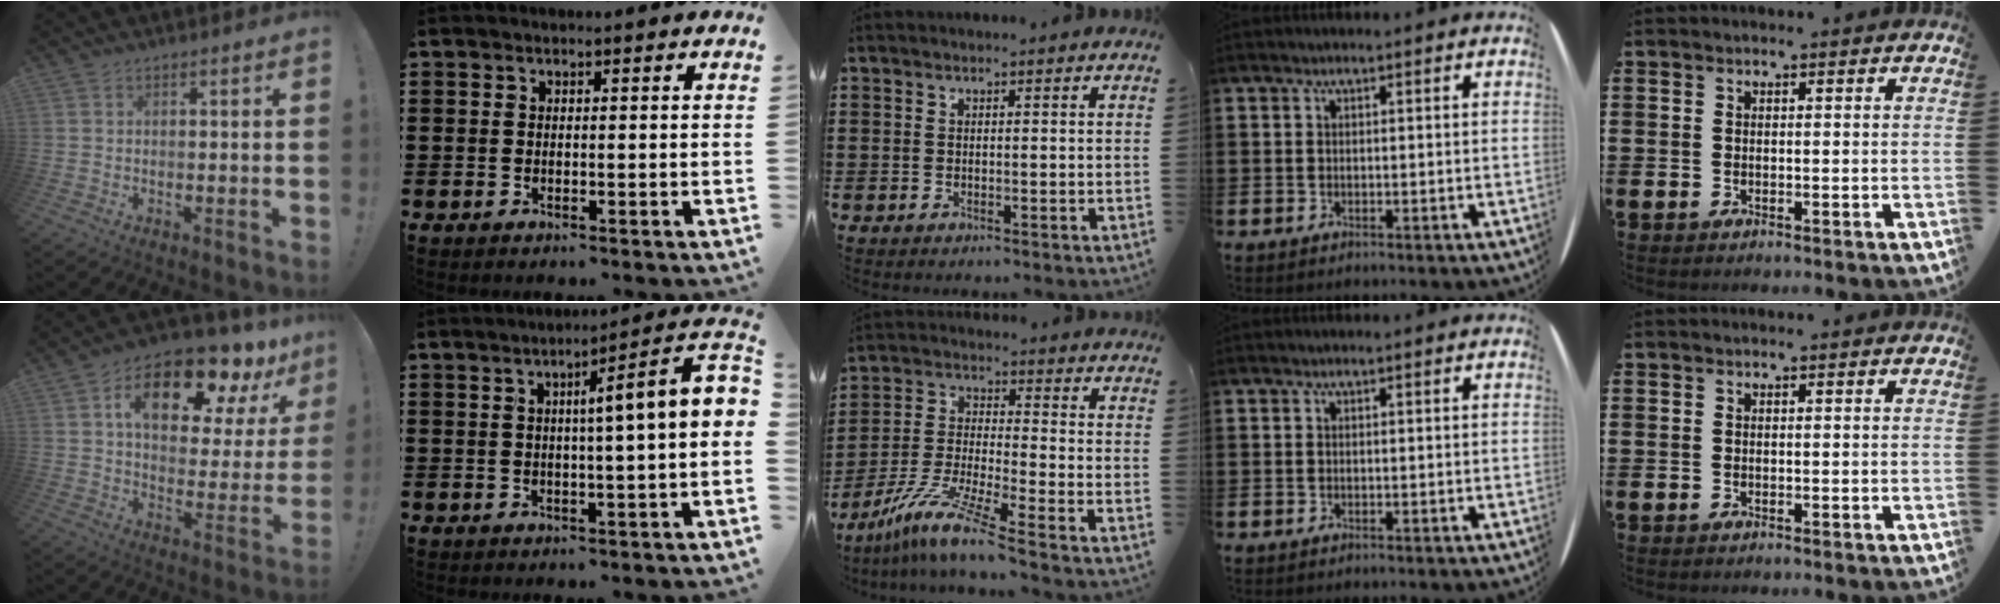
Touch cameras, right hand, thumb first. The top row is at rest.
{"thumb": {"total": 18.2, "force": [10.7, 7.8, 12.5], "torque": [-0.190, -0.063, 0.175]}, "index": {"total": 6.0, "force": [0.7, -0.5, 5.9], "torque": [-0.097, -0.022, 0.001]}, "middle": {"total": 9.4, "force": [-7.3, 0.1, 5.9], "torque": [-0.125, -0.006, -0.147]}}